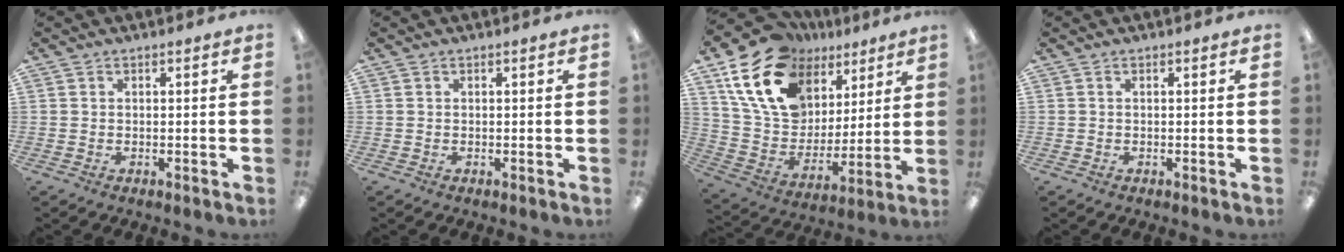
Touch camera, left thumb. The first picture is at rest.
{"total": 0.0}
{"total": 20.8, "force": [10.8, 14.4, 10.4], "torque": [-0.198, -0.035, 0.205]}
{"total": 0.0}